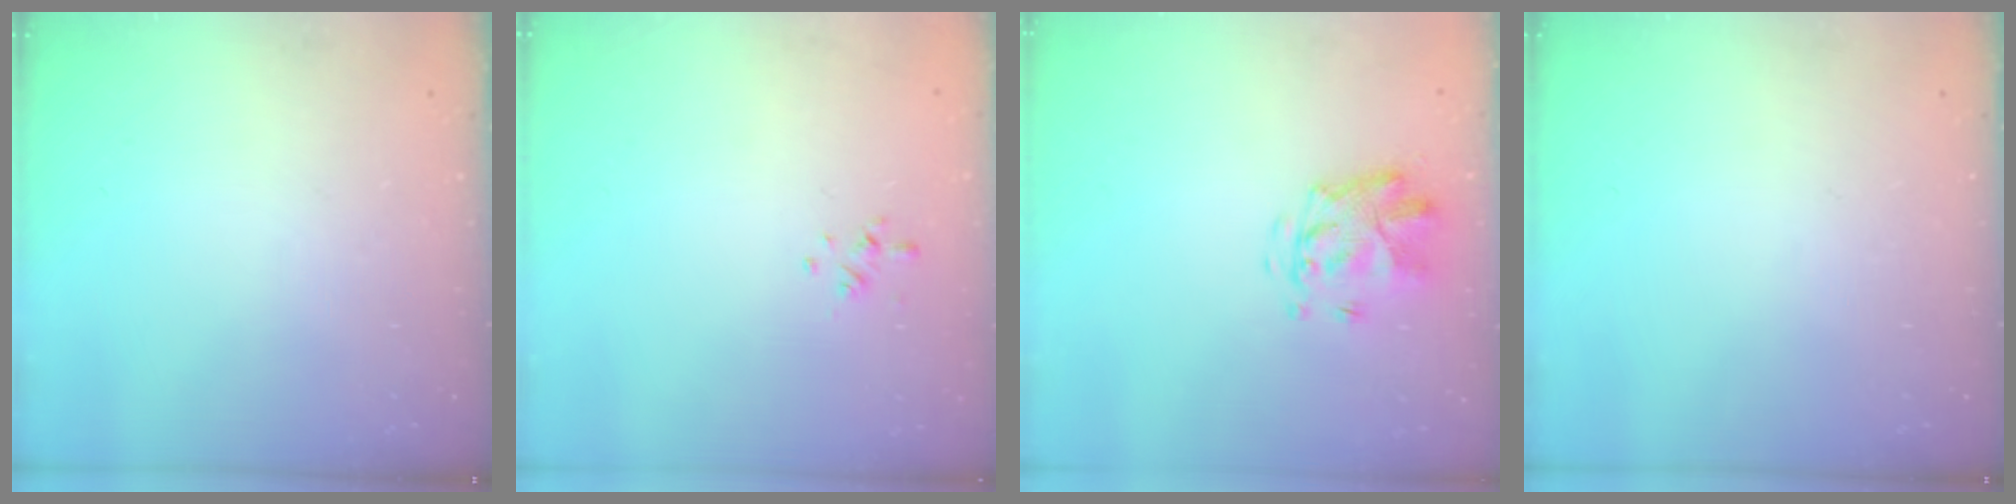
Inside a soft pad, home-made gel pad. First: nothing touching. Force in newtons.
{"total": 0.6, "press": 0.4, "slide": 0.5}
{"total": 4.5, "press": 4.2, "slide": 1.8}
{"total": 0.0}